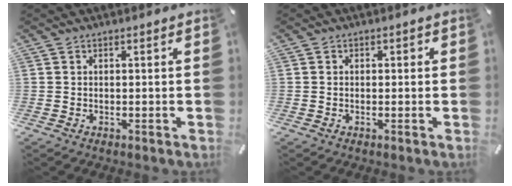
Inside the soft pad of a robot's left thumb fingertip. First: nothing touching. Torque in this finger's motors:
{"motor_torque": [-0.09, -0.02, -0.12, 0.22, -0.08]}